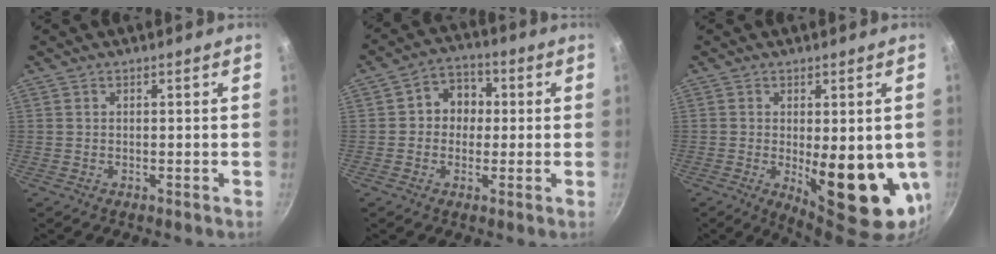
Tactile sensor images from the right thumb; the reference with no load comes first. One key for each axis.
{"total": 7.3, "fx": 0.4, "fy": 6.4, "fz": 3.6, "tx": -0.012, "ty": 0.015, "tz": -0.007}
{"total": 16.0, "fx": -2.2, "fy": 5.9, "fz": 14.6, "tx": -0.175, "ty": -0.023, "tz": -0.013}